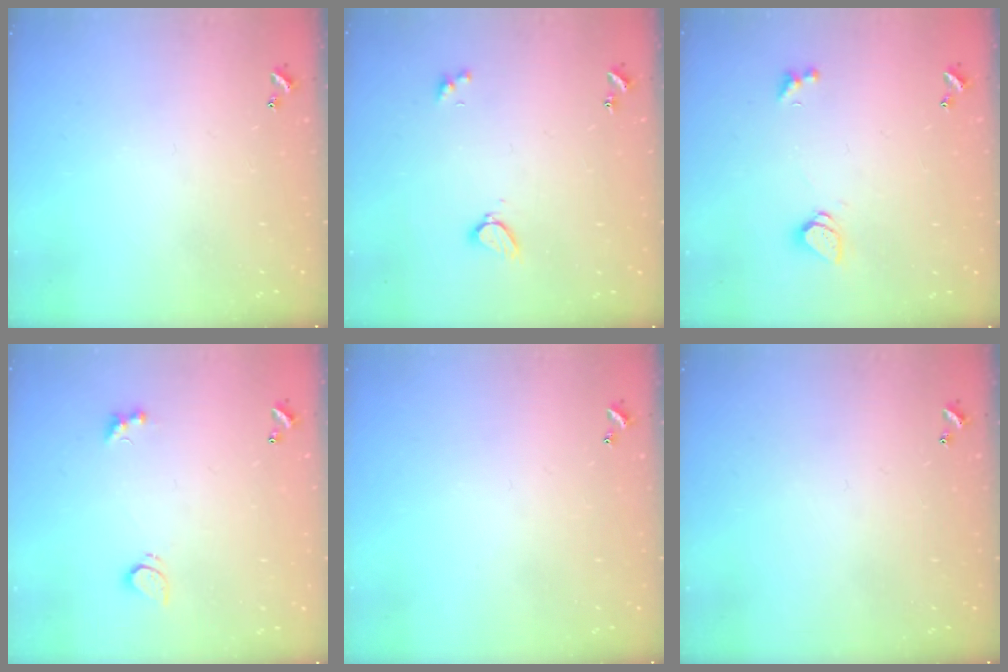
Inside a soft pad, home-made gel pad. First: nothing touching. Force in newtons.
{"total": 2.2, "press": 2.2, "slide": 0.3}
{"total": 1.6, "press": 1.6, "slide": 0.5}
{"total": 3.0, "press": 2.7, "slide": 1.1}
{"total": 0.0}
{"total": 0.0}